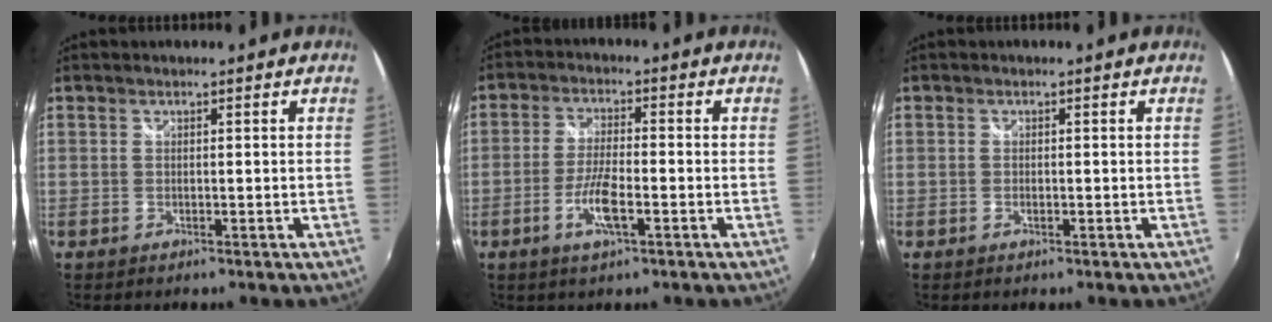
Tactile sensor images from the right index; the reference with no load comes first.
{"total": 6.7, "force": [-2.7, 1.4, 5.9], "torque": [-0.126, -0.004, -0.053]}
{"total": 0.8, "force": [-0.2, 0.5, 0.6], "torque": [-0.013, -0.002, -0.005]}